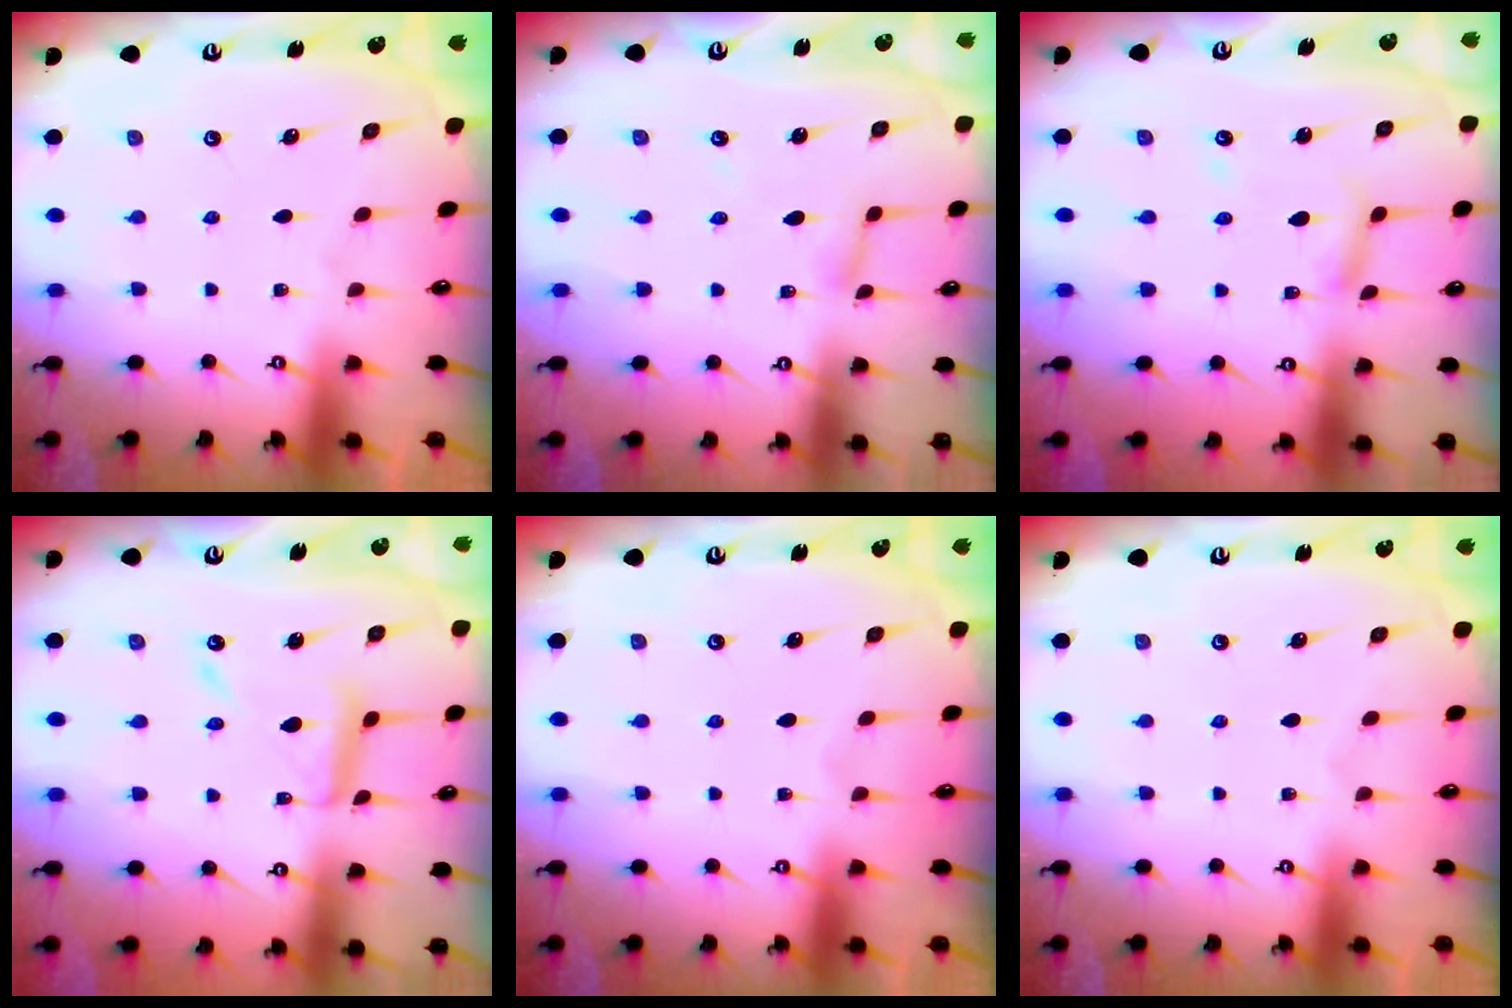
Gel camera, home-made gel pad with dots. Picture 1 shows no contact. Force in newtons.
{"total": 2.5, "press": 2.5, "slide": 0.2}
{"total": 6.1, "press": 6.1, "slide": 0.5}
{"total": 12.1, "press": 12.0, "slide": 1.0}
{"total": 0.0}
{"total": 0.0}